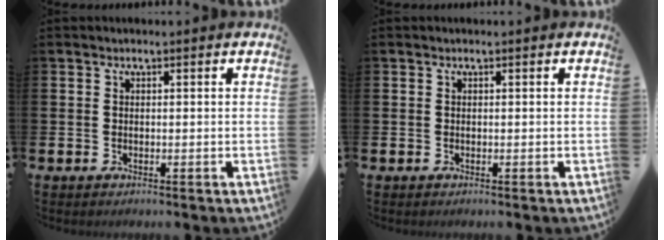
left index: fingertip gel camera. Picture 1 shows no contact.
{"total": 0.0}